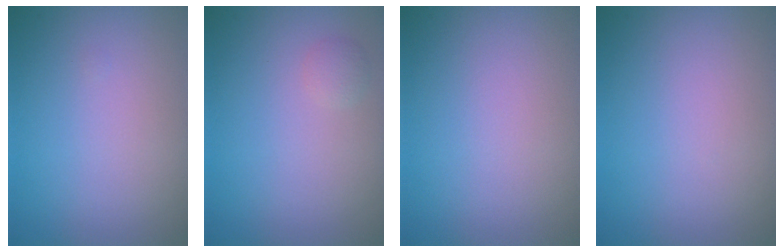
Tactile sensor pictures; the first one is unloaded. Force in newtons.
{"total": 0.8, "press": 0.8, "slide": 0.1}
{"total": 0.0}
{"total": 0.0}